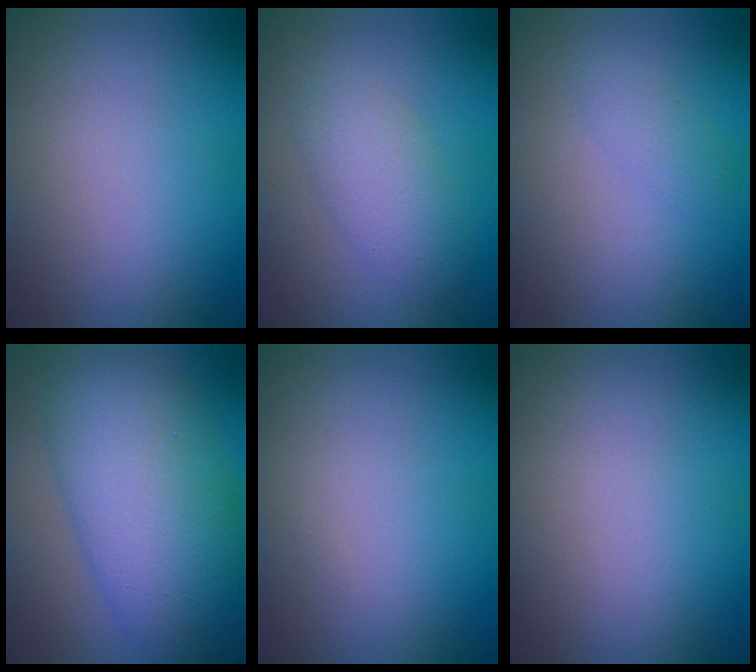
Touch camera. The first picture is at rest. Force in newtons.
{"total": 3.0, "press": 3.0, "slide": 0.1}
{"total": 1.1, "press": 1.1, "slide": 0.0}
{"total": 10.4, "press": 10.4, "slide": 0.1}
{"total": 0.0}
{"total": 0.0}